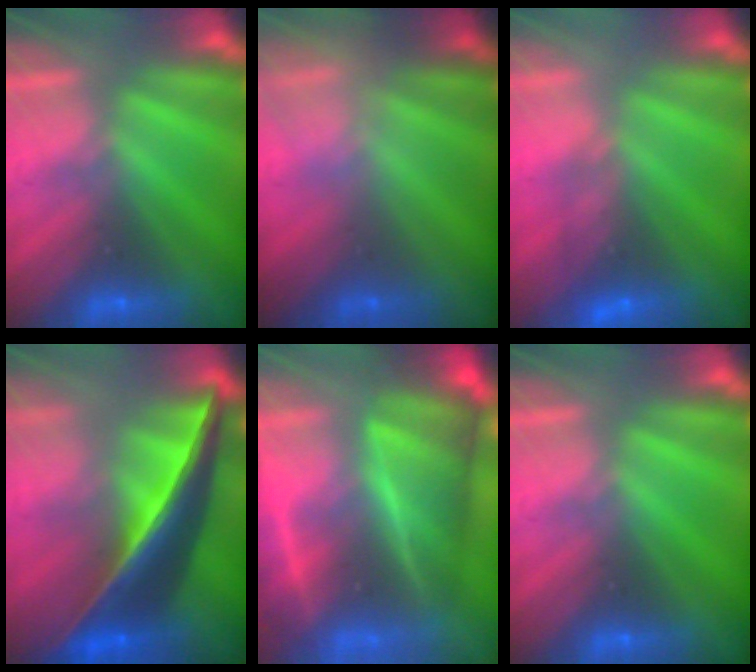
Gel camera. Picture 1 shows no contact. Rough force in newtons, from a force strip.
{"total": 2.3}
{"total": 4.6}
{"total": 7.9}
{"total": 7.6}
{"total": 0.0}